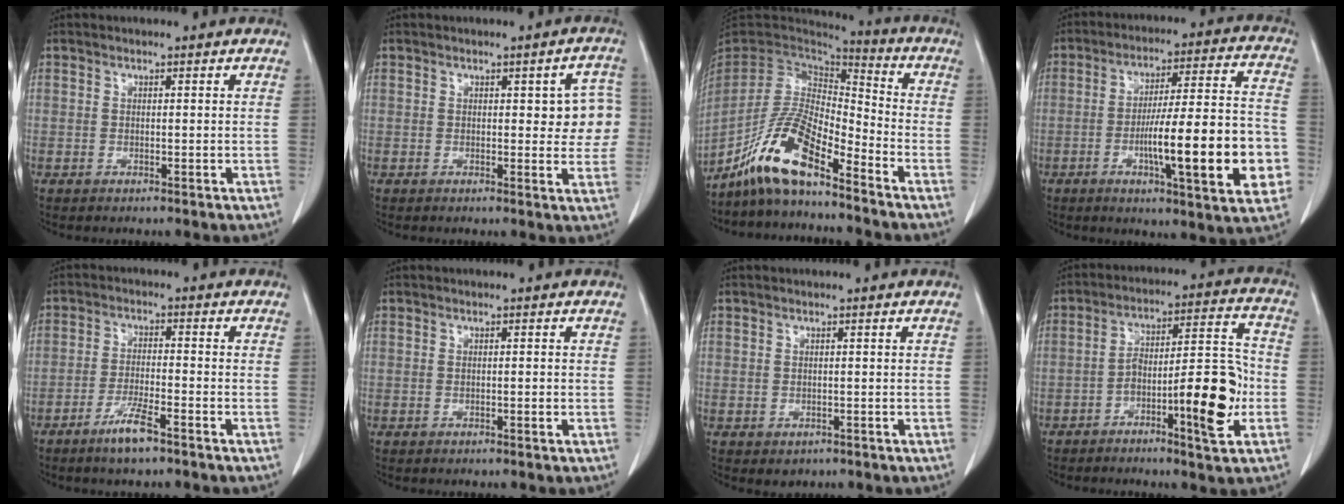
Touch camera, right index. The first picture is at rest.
{"total": 6.2, "force": [0.8, 2.3, 5.7], "torque": [-0.046, 0.012, 0.006]}
{"total": 12.3, "force": [-8.8, 2.6, 8.3], "torque": [-0.171, 0.009, -0.165]}
{"total": 19.4, "force": [-4.9, 2.5, 18.6], "torque": [-0.240, 0.013, -0.066]}
{"total": 5.2, "force": [-3.6, 0.4, 3.7], "torque": [-0.074, -0.006, -0.068]}
{"total": 0.8, "force": [-0.2, 0.1, 0.8], "torque": [-0.012, -0.001, -0.001]}
{"total": 1.6, "force": [-0.6, 1.4, 0.4], "torque": [-0.004, 0.002, -0.001]}
{"total": 13.1, "force": [-4.3, 2.4, 12.2], "torque": [-0.184, 0.024, -0.062]}